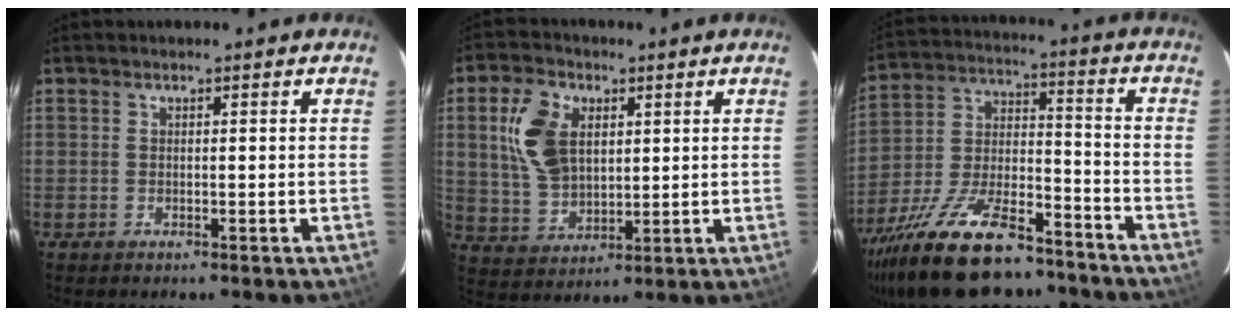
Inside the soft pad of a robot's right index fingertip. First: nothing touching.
{"total": 11.8, "force": [3.3, 7.8, 8.2], "torque": [-0.169, 0.016, 0.074]}
{"total": 23.4, "force": [-17.2, 8.5, 13.3], "torque": [-0.261, -0.014, -0.278]}